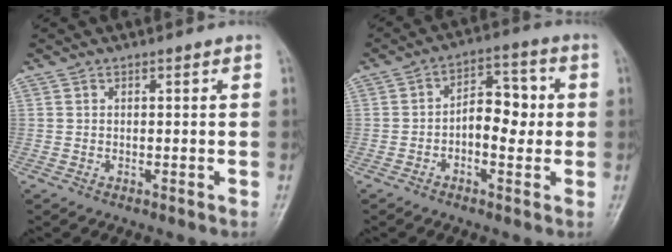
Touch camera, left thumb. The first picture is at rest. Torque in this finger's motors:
{"motor_torque": [0.08, 0.37, 0.38, 0.53, 0.07]}